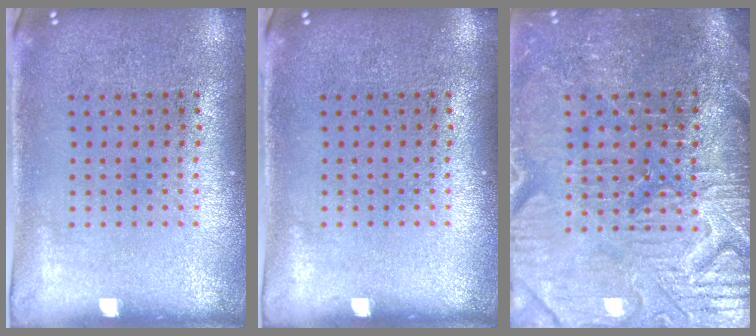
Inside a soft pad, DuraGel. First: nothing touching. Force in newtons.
{"total": 0.0}
{"total": 4.3, "press": 4.0, "slide": 1.6}